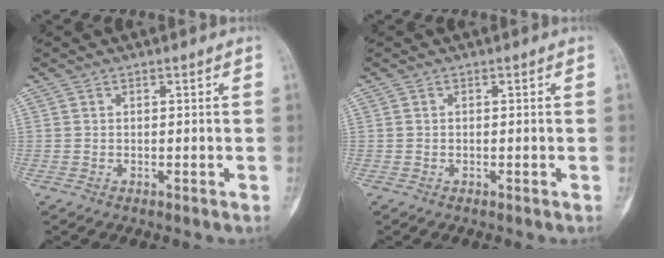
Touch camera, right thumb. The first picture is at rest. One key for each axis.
{"total": 0.0}